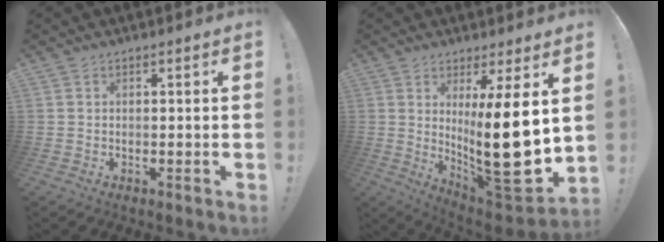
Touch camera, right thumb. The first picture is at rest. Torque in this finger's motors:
{"motor_torque": [0.59, 0.73, 1.39, 0.96, 0.19]}